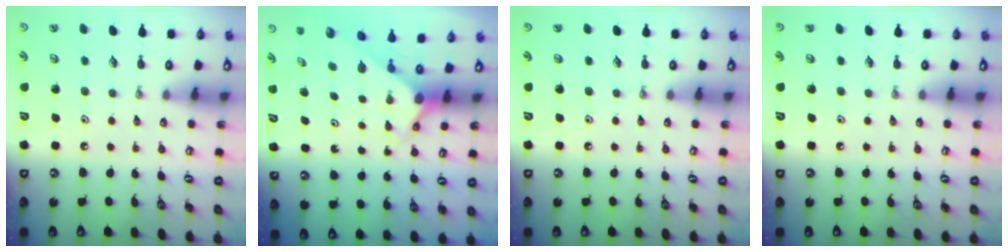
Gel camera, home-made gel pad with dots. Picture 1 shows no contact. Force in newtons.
{"total": 2.2, "press": 2.2, "slide": 0.2}
{"total": 0.0}
{"total": 0.0}